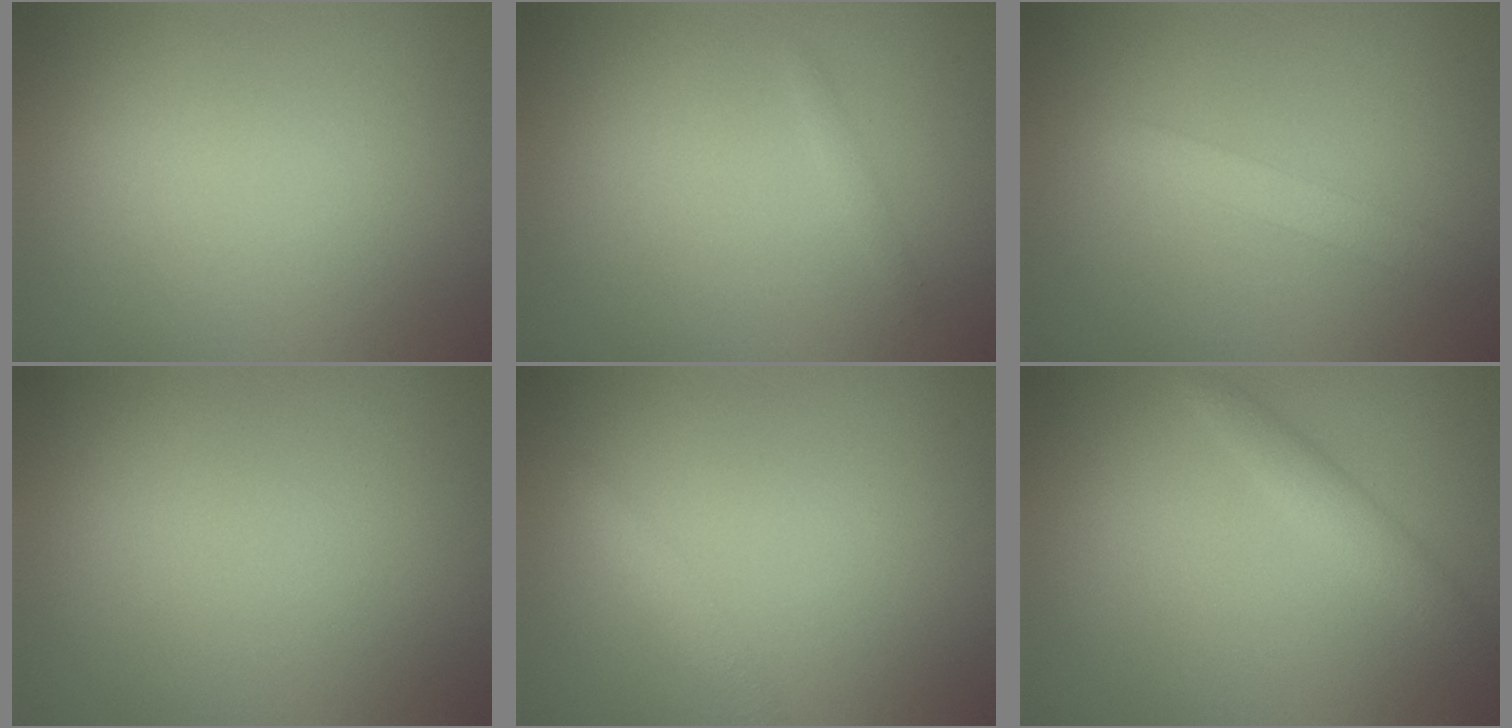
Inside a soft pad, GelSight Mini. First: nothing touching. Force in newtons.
{"total": 0.6, "press": 0.6, "slide": 0.0}
{"total": 1.8, "press": 1.8, "slide": 0.1}
{"total": 0.0}
{"total": 1.5, "press": 1.5, "slide": 0.0}
{"total": 1.9, "press": 1.9, "slide": 0.1}